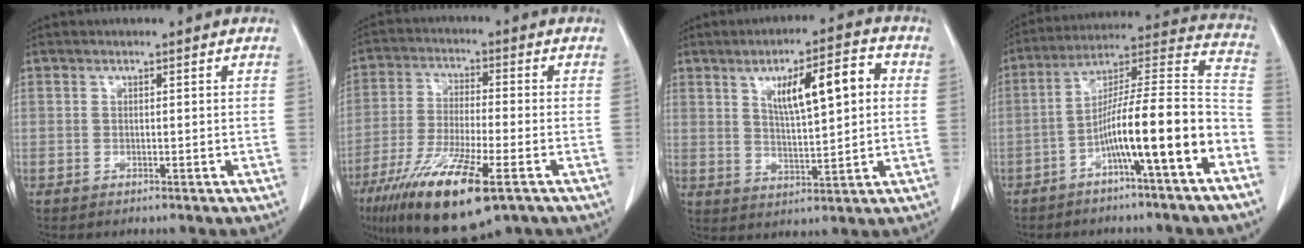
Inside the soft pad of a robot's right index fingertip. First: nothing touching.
{"total": 15.5, "force": [-8.6, 2.4, 12.8], "torque": [-0.253, -0.038, -0.149]}
{"total": 10.4, "force": [2.9, 2.3, 9.7], "torque": [-0.154, 0.014, 0.050]}
{"total": 15.7, "force": [-6.8, 0.5, 14.1], "torque": [-0.219, 0.025, -0.112]}